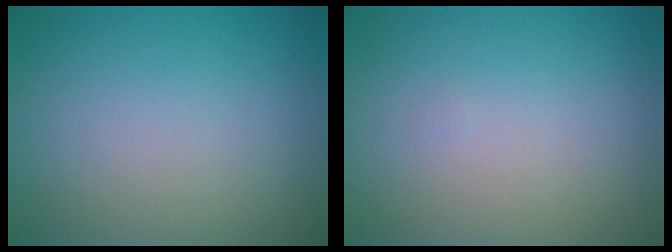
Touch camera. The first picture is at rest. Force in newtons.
{"total": 0.0}